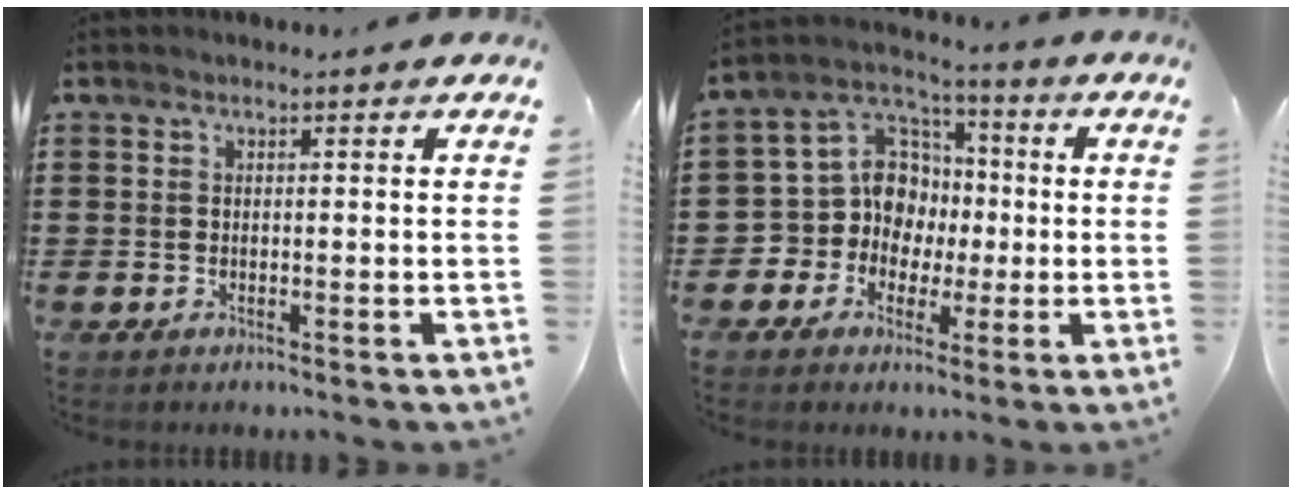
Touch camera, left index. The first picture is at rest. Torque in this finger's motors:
{"motor_torque": [0.54, 0.10, 0.31, 0.07]}